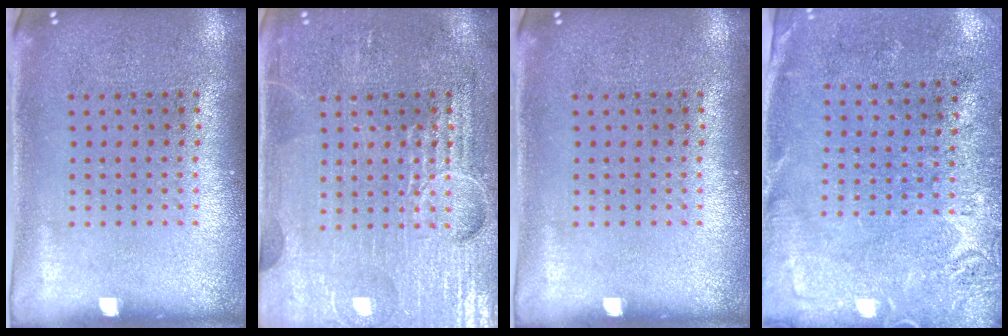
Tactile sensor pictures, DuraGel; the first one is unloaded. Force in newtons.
{"total": 4.0, "press": 4.0, "slide": 0.5}
{"total": 0.0}
{"total": 2.8, "press": 2.3, "slide": 1.5}